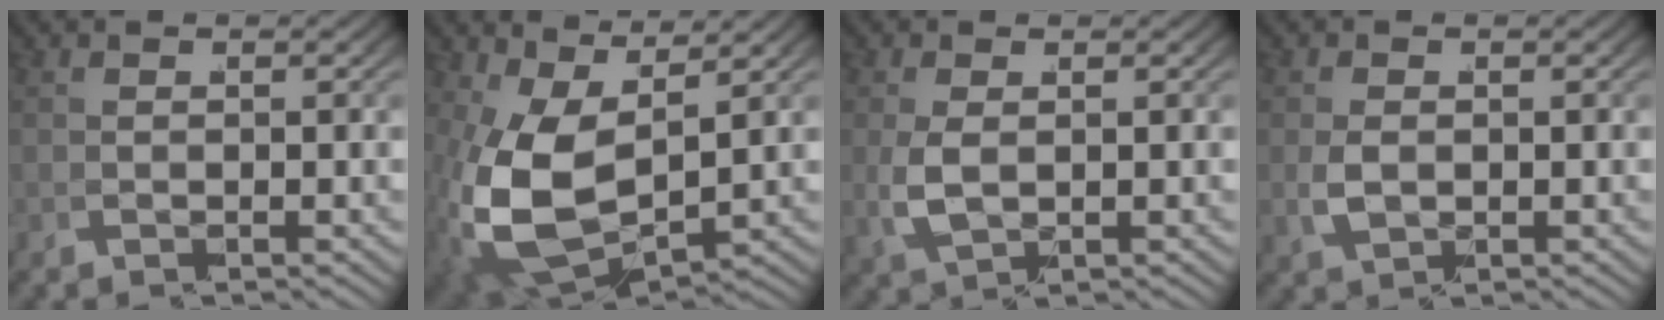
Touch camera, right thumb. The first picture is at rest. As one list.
[{"total": 10.2, "force": [-0.2, 6.2, 8.1], "torque": [-0.221, -0.062, 0.034]}, {"total": 3.0, "force": [0.3, 1.8, 2.3], "torque": [-0.071, -0.010, 0.022]}, {"total": 2.3, "force": [0.1, 1.7, 1.6], "torque": [-0.047, -0.010, 0.016]}]